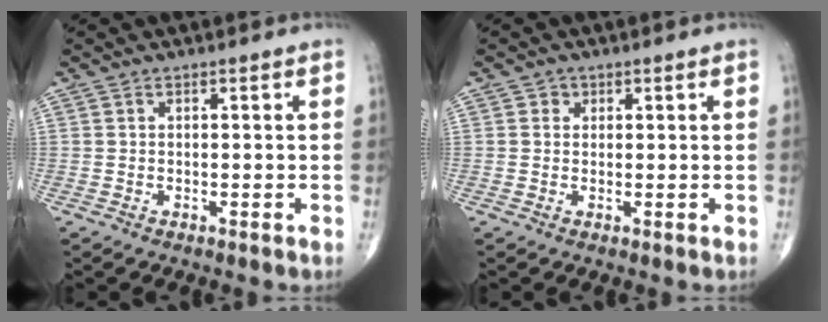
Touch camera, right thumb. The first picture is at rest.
{"total": 1.3, "force": [0.5, 1.2, 0.3], "torque": [0.007, 0.000, 0.003]}